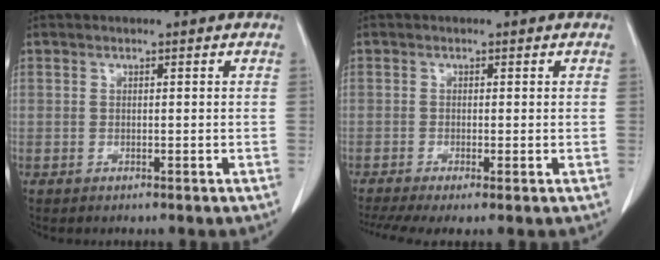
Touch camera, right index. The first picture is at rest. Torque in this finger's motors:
{"motor_torque": [0.06, -0.01, -0.05, 0.01]}